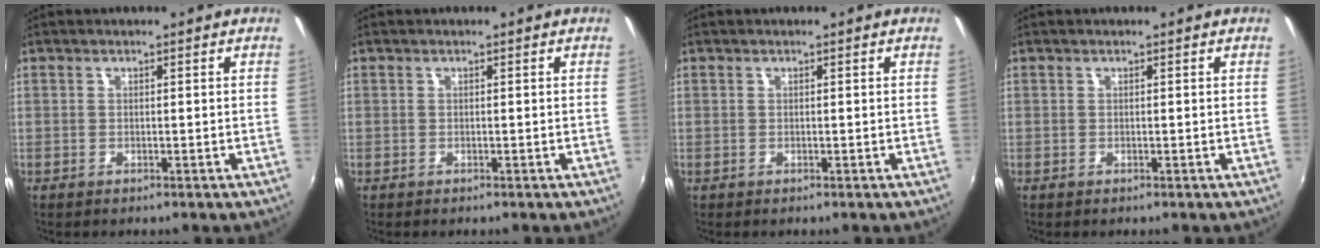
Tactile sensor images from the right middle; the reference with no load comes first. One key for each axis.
{"total": 0.0}
{"total": 0.0}
{"total": 0.0}